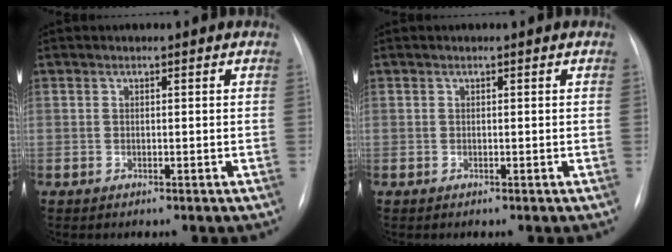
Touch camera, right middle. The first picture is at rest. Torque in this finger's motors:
{"motor_torque": [-0.24, -0.24, -0.01, 0.00]}